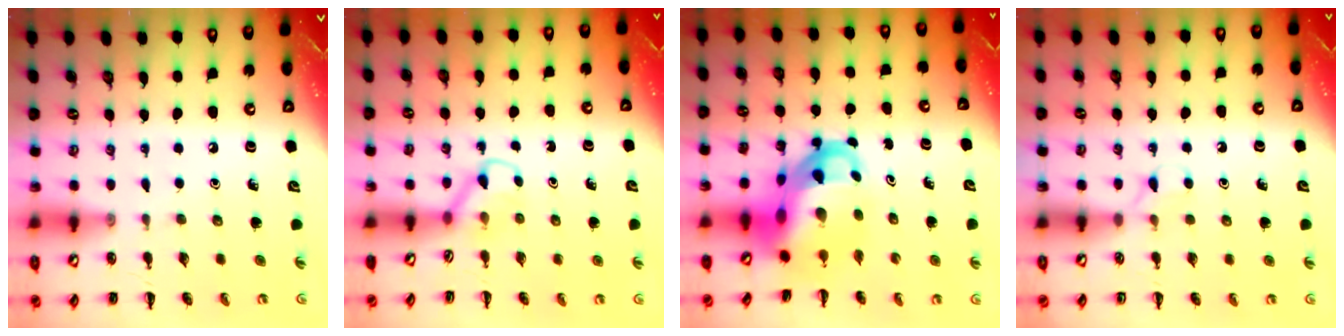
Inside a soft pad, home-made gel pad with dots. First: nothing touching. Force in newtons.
{"total": 2.9, "press": 2.7, "slide": 1.2}
{"total": 10.7, "press": 10.4, "slide": 2.5}
{"total": 2.6, "press": 2.4, "slide": 0.9}